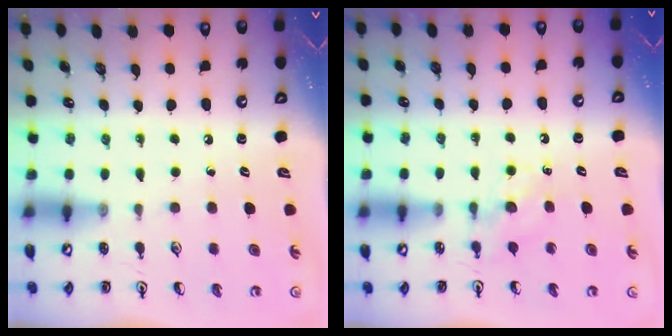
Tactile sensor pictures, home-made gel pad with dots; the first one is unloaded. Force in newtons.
{"total": 5.4, "press": 5.3, "slide": 0.6}